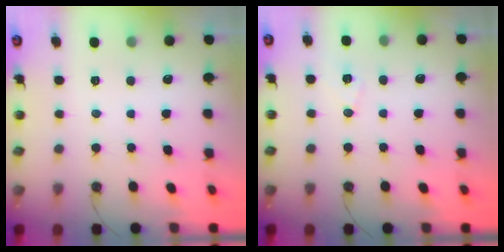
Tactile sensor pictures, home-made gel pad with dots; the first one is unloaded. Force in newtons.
{"total": 6.7, "press": 5.7, "slide": 3.6}